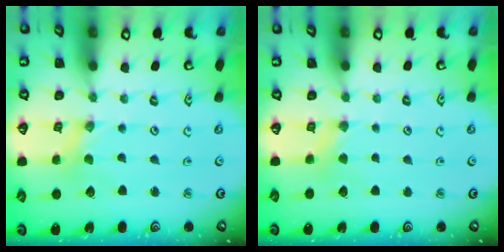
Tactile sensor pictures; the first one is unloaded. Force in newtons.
{"total": 3.9, "press": 3.8, "slide": 0.5}